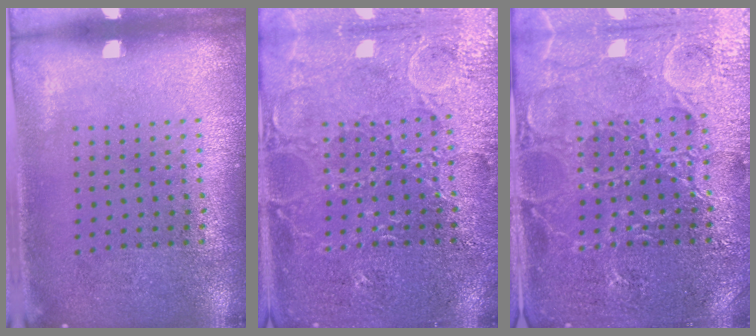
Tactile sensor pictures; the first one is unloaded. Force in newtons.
{"total": 5.1, "press": 5.0, "slide": 0.7}
{"total": 4.5, "press": 4.4, "slide": 0.9}